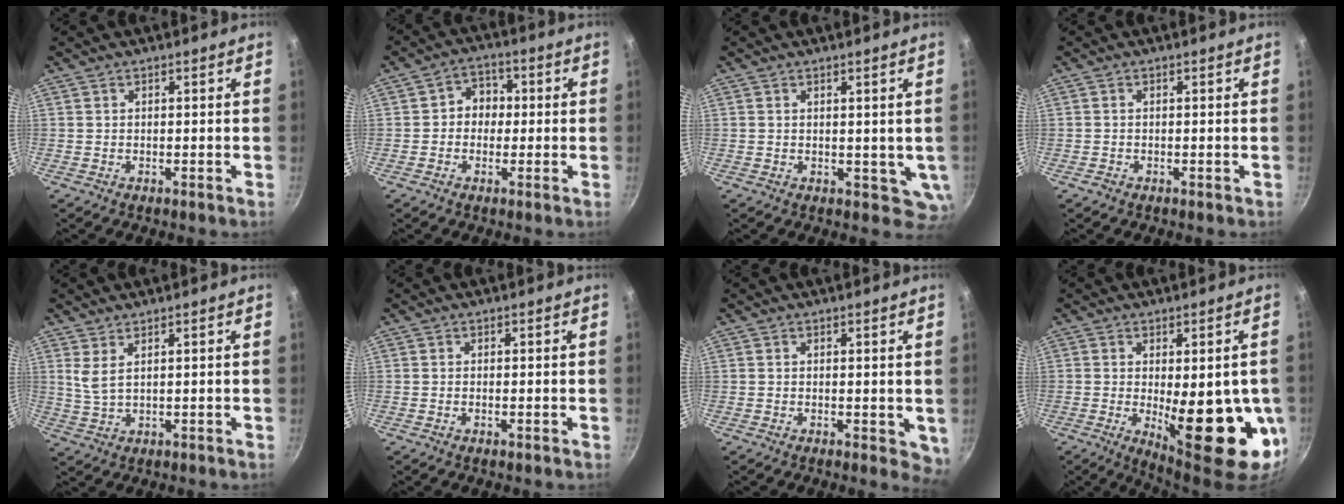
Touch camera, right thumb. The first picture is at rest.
{"total": 5.5, "force": [-0.1, 4.8, 2.8], "torque": [-0.006, 0.013, -0.011]}
{"total": 4.5, "force": [1.5, 2.9, 3.1], "torque": [-0.031, -0.015, 0.026]}
{"total": 0.9, "force": [-0.5, 0.7, 0.2], "torque": [-0.002, 0.004, -0.007]}
{"total": 3.5, "force": [1.7, 1.3, 2.8], "torque": [-0.056, -0.017, 0.038]}
{"total": 0.7, "force": [-0.2, 0.3, 0.6], "torque": [-0.012, 0.001, -0.004]}
{"total": 3.8, "force": [0.1, 2.0, 3.2], "torque": [-0.034, -0.007, 0.003]}
{"total": 19.1, "force": [-3.3, 7.0, 17.5], "torque": [-0.203, -0.022, -0.026]}